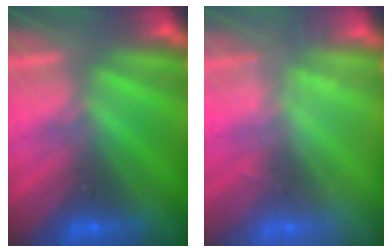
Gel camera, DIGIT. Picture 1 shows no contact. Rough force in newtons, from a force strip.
{"total": 2.3}